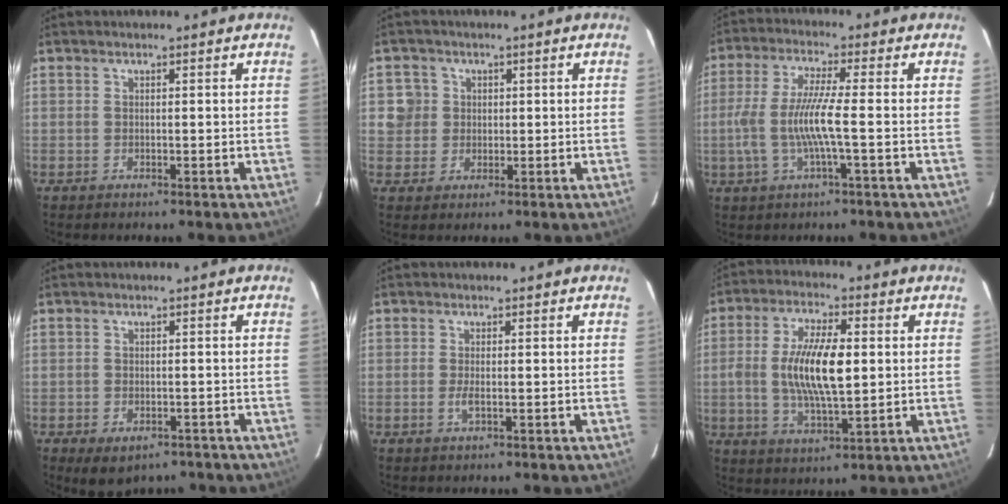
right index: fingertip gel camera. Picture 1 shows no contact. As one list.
[{"total": 4.2, "force": [0.6, 4.2, 0.3], "torque": [0.010, 0.020, 0.012]}, {"total": 9.0, "force": [-1.8, 0.2, 8.8], "torque": [-0.186, -0.004, -0.030]}, {"total": 6.2, "force": [-4.0, 3.7, 3.1], "torque": [-0.058, -0.012, -0.046]}, {"total": 1.9, "force": [-0.5, 0.4, 1.8], "torque": [-0.037, -0.003, -0.009]}, {"total": 12.7, "force": [0.4, 4.5, 11.9], "torque": [-0.231, 0.002, 0.008]}]